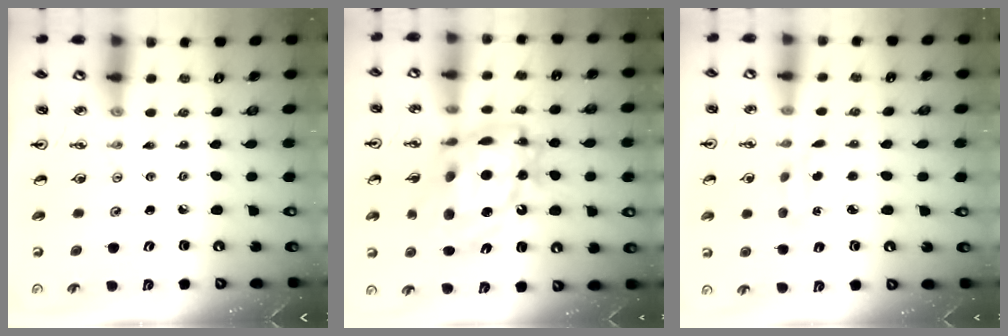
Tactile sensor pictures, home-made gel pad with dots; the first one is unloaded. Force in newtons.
{"total": 21.3, "press": 21.2, "slide": 2.0}
{"total": 3.2, "press": 3.2, "slide": 0.5}